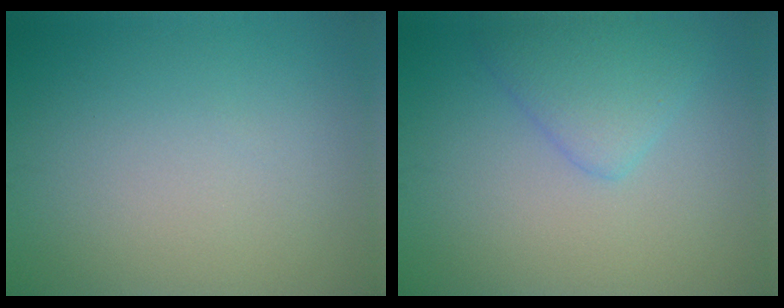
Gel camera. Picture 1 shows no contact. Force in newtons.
{"total": 3.1, "press": 3.1, "slide": 0.1}